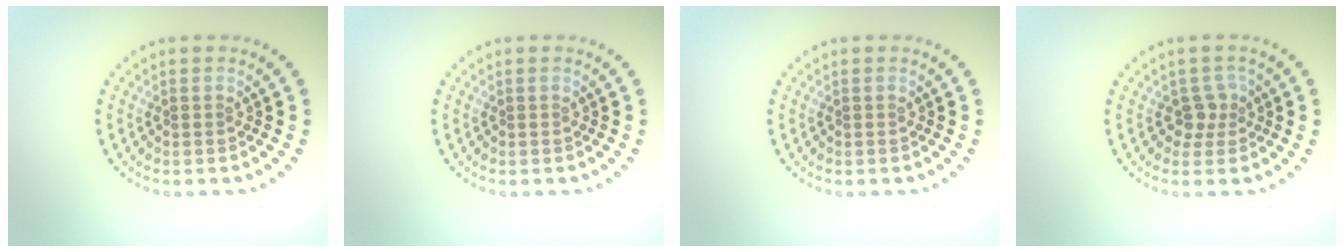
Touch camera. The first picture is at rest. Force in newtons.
{"total": 0.0}
{"total": 0.0}
{"total": 1.9, "press": 1.4, "slide": 1.2}